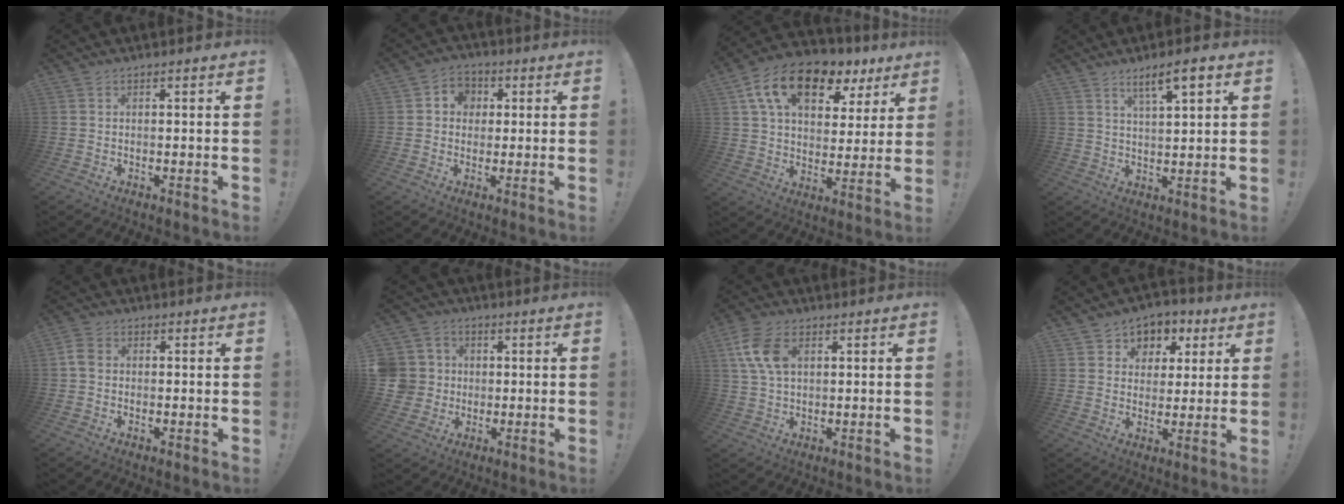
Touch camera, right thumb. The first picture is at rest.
{"total": 6.1, "force": [0.4, 5.7, 2.1], "torque": [-0.027, 0.005, 0.010]}
{"total": 16.7, "force": [9.3, 9.3, 10.3], "torque": [-0.165, -0.048, 0.164]}
{"total": 7.2, "force": [4.5, 1.2, 5.4], "torque": [-0.079, -0.025, 0.071]}
{"total": 3.8, "force": [0.1, 3.1, 2.3], "torque": [-0.045, 0.008, 0.004]}
{"total": 9.3, "force": [0.6, 8.9, 2.6], "torque": [-0.053, 0.005, 0.018]}
{"total": 9.9, "force": [3.2, 6.0, 7.2], "torque": [-0.151, 0.004, 0.061]}
{"total": 6.6, "force": [2.0, 6.1, 1.3], "torque": [-0.008, -0.017, 0.041]}